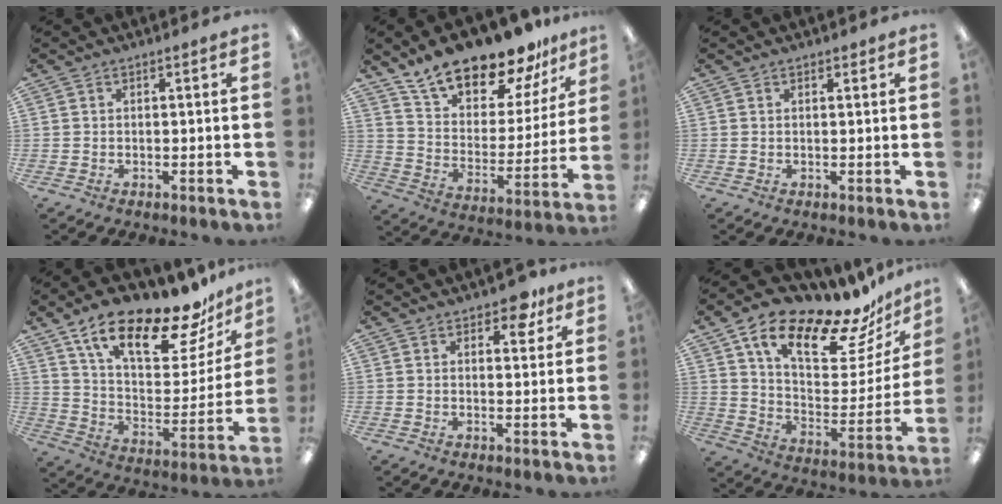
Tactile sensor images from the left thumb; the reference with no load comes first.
{"total": 18.6, "force": [16.4, 6.1, 6.1], "torque": [-0.115, -0.132, 0.289]}
{"total": 0.8, "force": [0.6, 0.4, 0.2], "torque": [-0.004, 0.000, 0.012]}
{"total": 21.9, "force": [16.7, 6.9, 12.3], "torque": [-0.206, -0.106, 0.281]}
{"total": 5.4, "force": [3.8, 2.7, 2.6], "torque": [-0.020, -0.014, 0.062]}
{"total": 19.2, "force": [15.7, 5.7, 9.5], "torque": [-0.161, -0.119, 0.262]}